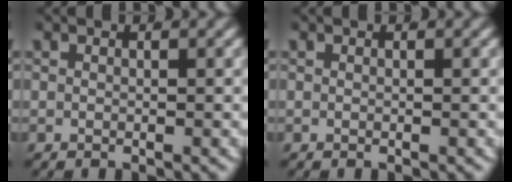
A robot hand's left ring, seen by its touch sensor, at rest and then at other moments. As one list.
[{"total": 0.0}]